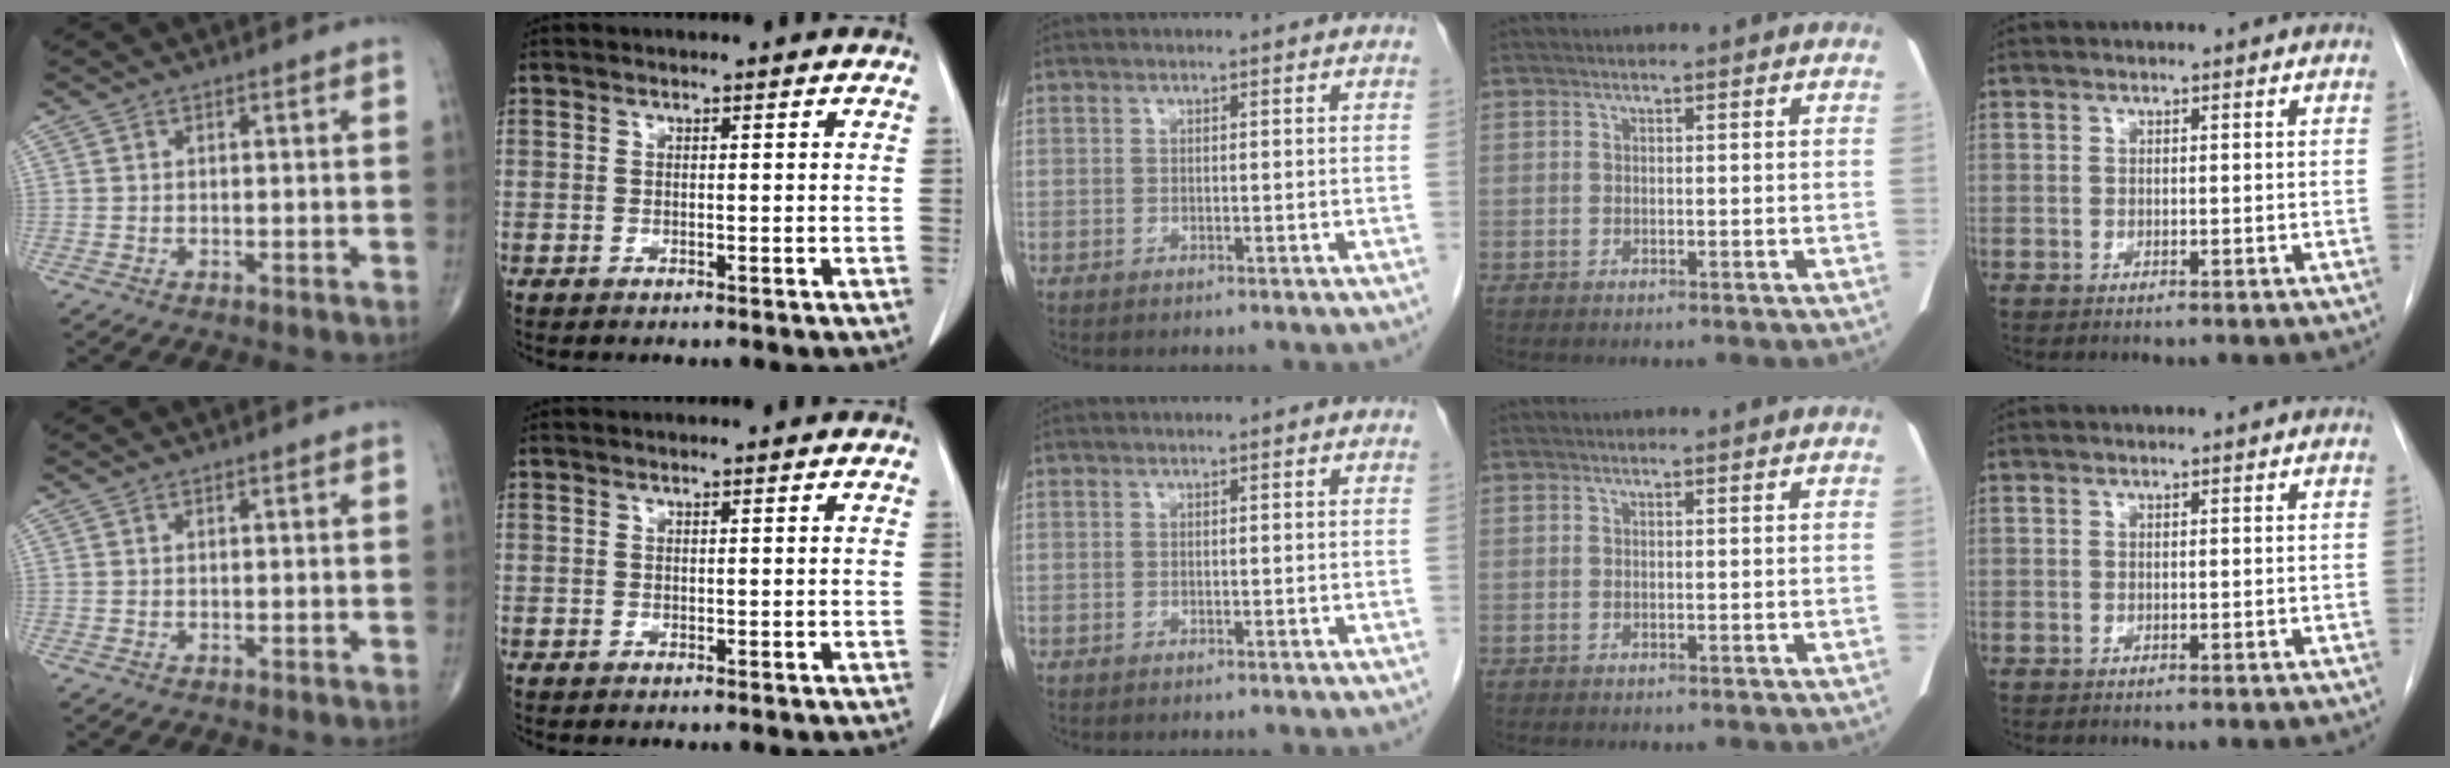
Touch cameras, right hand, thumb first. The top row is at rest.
{}